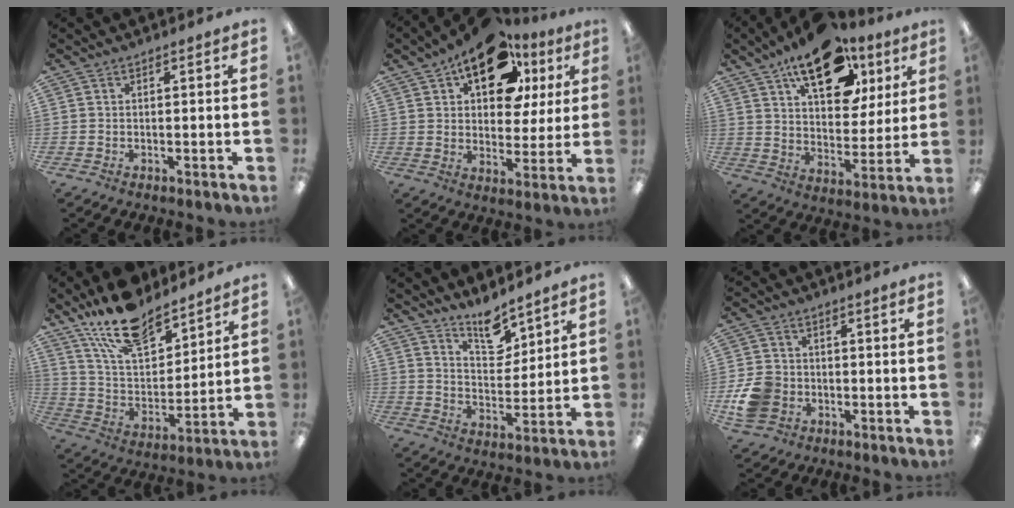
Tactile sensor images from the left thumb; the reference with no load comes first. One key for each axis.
{"total": 17.4, "fx": 10.1, "fy": 9.4, "fz": 10.5, "tx": -0.160, "ty": -0.040, "tz": 0.175}
{"total": 19.5, "fx": 12.0, "fy": 10.1, "fz": 11.5, "tx": -0.166, "ty": -0.054, "tz": 0.203}
{"total": 17.6, "fx": 14.0, "fy": 7.2, "fz": 7.9, "tx": -0.153, "ty": -0.081, "tz": 0.252}
{"total": 9.8, "fx": 8.2, "fy": 3.7, "fz": 3.9, "tx": -0.052, "ty": -0.055, "tz": 0.145}
{"total": 8.8, "fx": -2.3, "fy": 7.4, "fz": 4.2, "tx": -0.094, "ty": 0.018, "tz": -0.040}